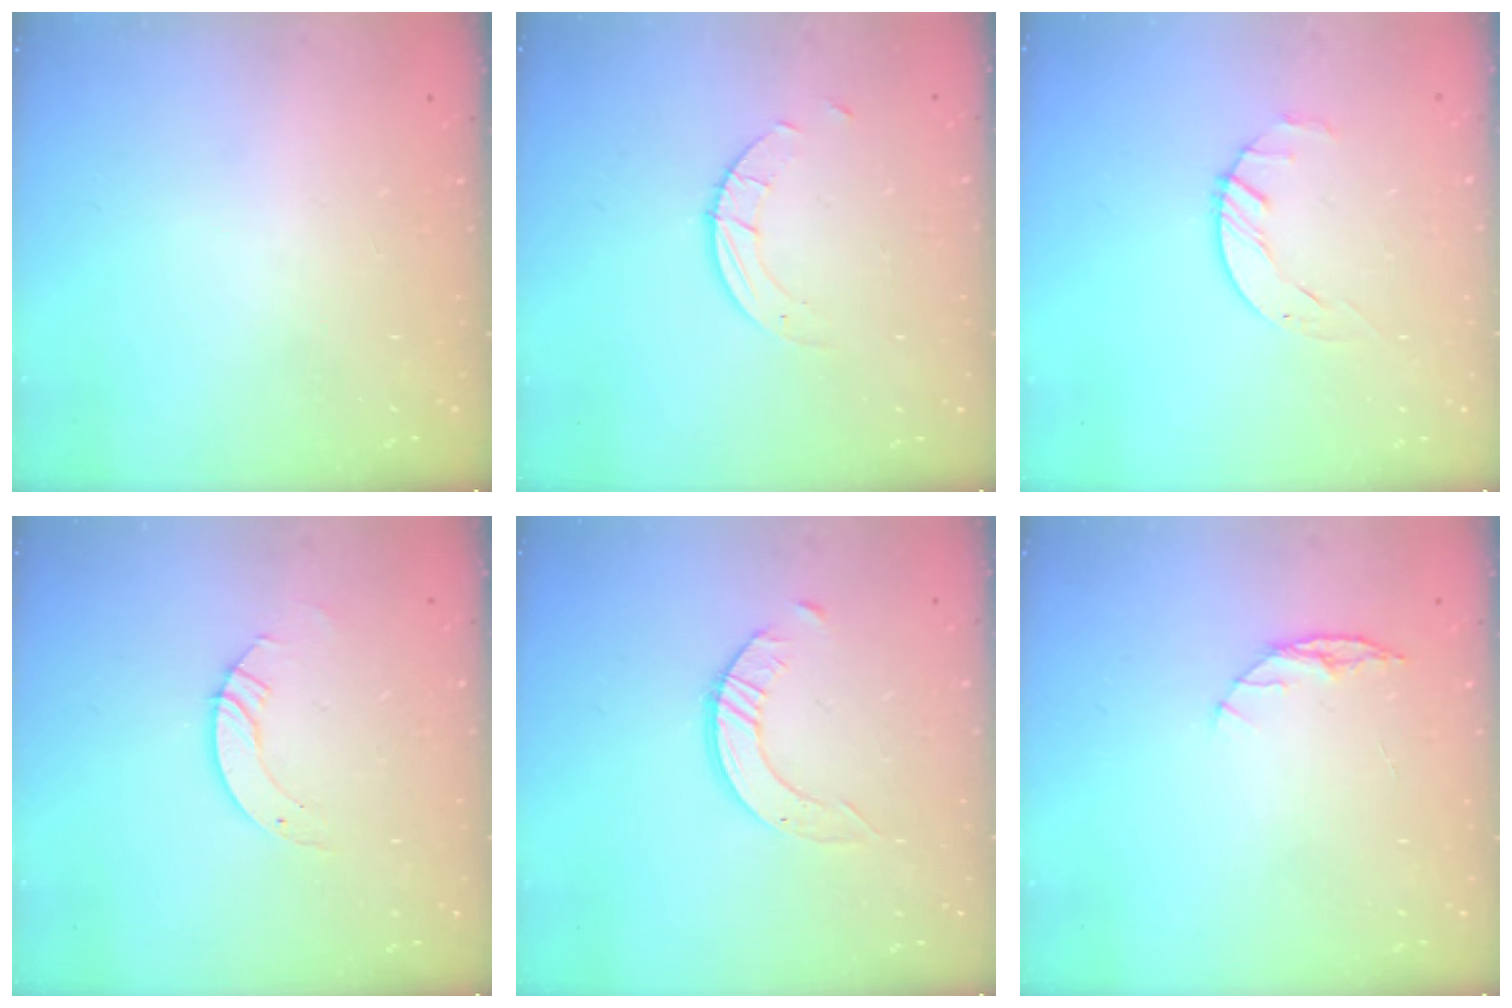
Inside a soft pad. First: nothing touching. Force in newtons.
{"total": 2.6, "press": 2.6, "slide": 0.3}
{"total": 1.5, "press": 1.5, "slide": 0.2}
{"total": 3.9, "press": 3.8, "slide": 0.3}
{"total": 4.0, "press": 4.0, "slide": 0.3}
{"total": 5.6, "press": 5.5, "slide": 0.6}